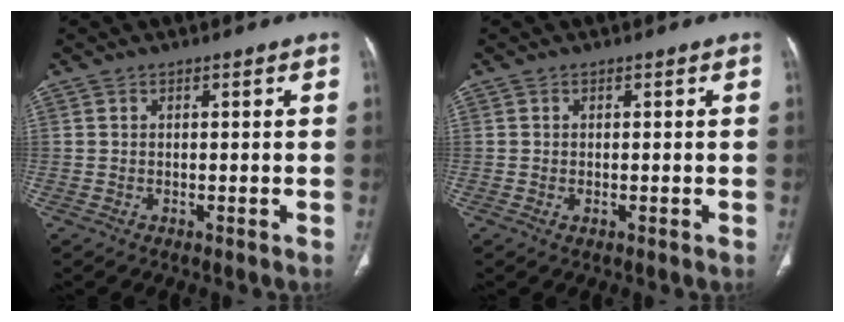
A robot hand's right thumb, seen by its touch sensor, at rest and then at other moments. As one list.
[{"total": 0.7, "force": [-0.2, 0.4, 0.6], "torque": [-0.011, 0.000, -0.002]}]